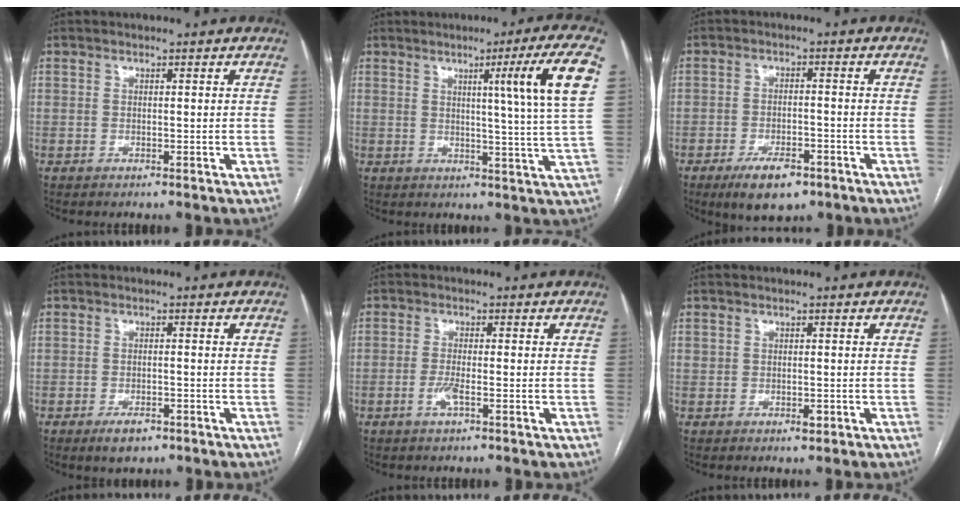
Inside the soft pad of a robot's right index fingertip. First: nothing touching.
{"total": 11.2, "force": [3.9, -3.0, 10.0], "torque": [-0.134, -0.012, 0.056]}
{"total": 6.9, "force": [-4.4, 2.7, 4.6], "torque": [-0.080, -0.005, -0.066]}
{"total": 3.1, "force": [-2.0, 1.4, 2.0], "torque": [-0.036, -0.002, -0.026]}
{"total": 2.6, "force": [-1.0, 0.3, 2.4], "torque": [-0.051, -0.003, -0.022]}
{"total": 1.6, "force": [-0.3, 1.1, 1.1], "torque": [-0.018, 0.003, -0.001]}